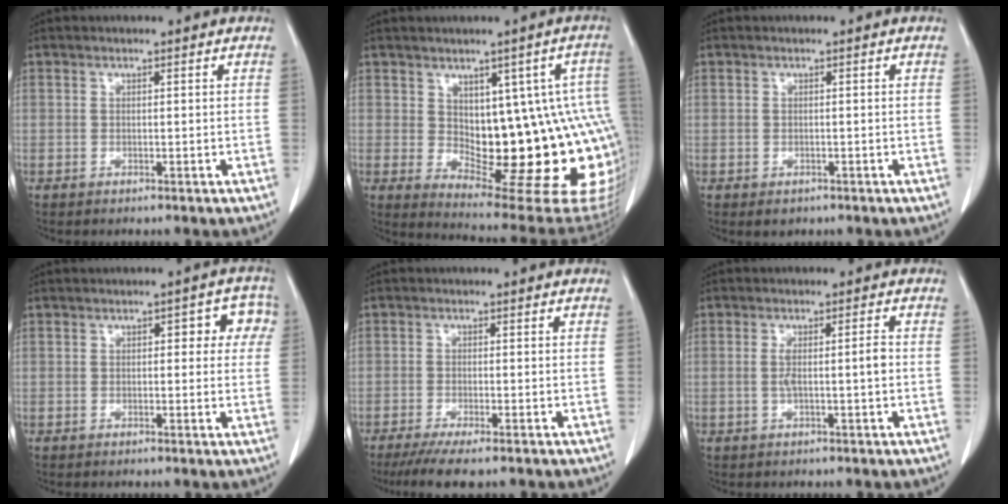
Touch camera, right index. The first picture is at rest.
{"total": 18.4, "force": [-0.4, 7.1, 16.9], "torque": [-0.134, 0.021, 0.017]}
{"total": 1.2, "force": [-0.5, 1.0, 0.3], "torque": [-0.004, 0.002, -0.002]}
{"total": 4.9, "force": [1.3, 2.4, 4.1], "torque": [-0.029, 0.025, 0.009]}
{"total": 6.0, "force": [-4.6, 0.4, 3.8], "torque": [-0.057, -0.014, -0.074]}
{"total": 3.2, "force": [-0.3, 0.0, 3.2], "torque": [-0.059, 0.006, -0.002]}